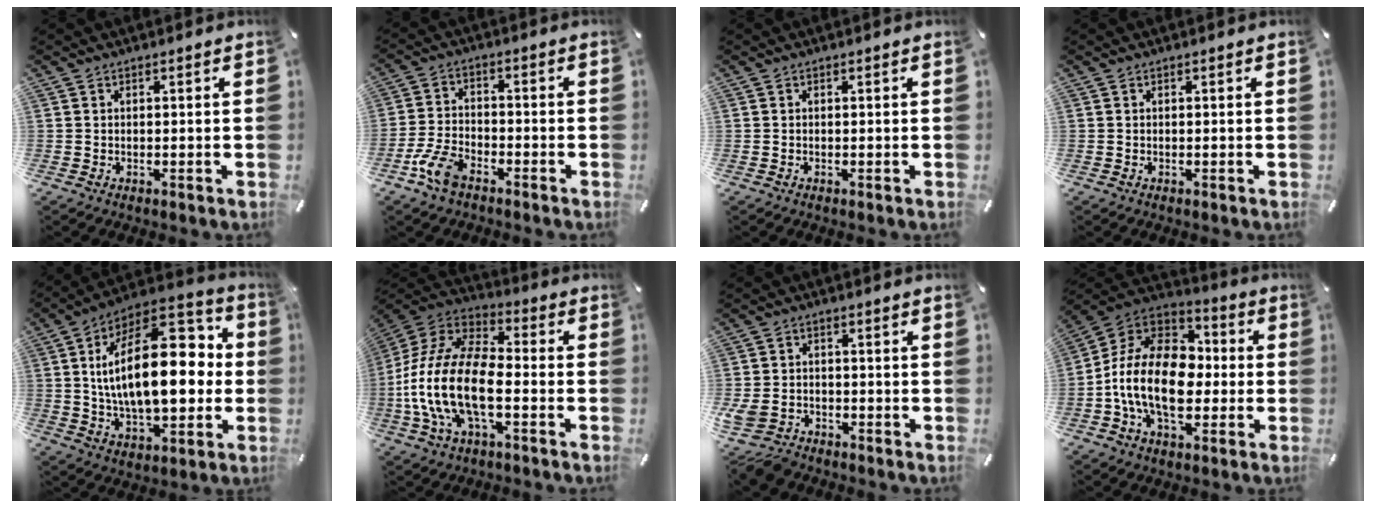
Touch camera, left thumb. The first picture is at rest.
{"total": 7.7, "force": [-4.9, 3.7, 4.6], "torque": [-0.114, 0.011, -0.097]}
{"total": 0.0}
{"total": 0.0}
{"total": 27.6, "force": [3.0, 14.2, 23.4], "torque": [-0.400, -0.007, 0.046]}
{"total": 18.1, "force": [-6.4, 9.3, 14.2], "torque": [-0.313, 0.012, -0.116]}
{"total": 6.6, "force": [-4.1, 4.2, 3.0], "torque": [-0.076, 0.011, -0.080]}
{"total": 17.5, "force": [-4.1, 11.8, 12.3], "torque": [-0.268, 0.017, -0.078]}